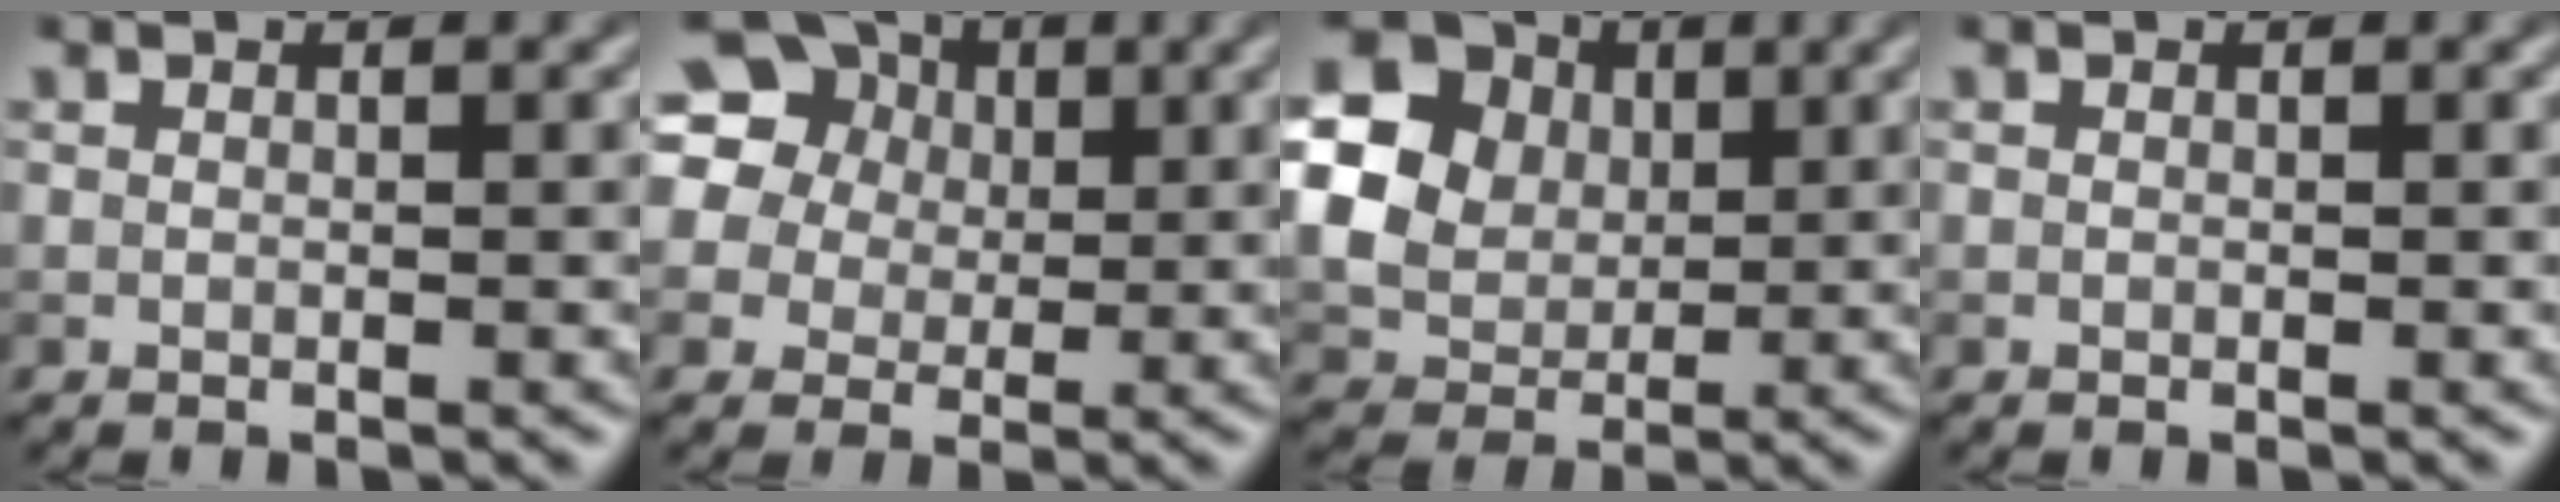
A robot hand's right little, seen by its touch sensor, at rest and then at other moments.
{"total": 17.5, "force": [7.8, 14.1, 6.9], "torque": [-0.196, 0.062, 0.114]}
{"total": 20.4, "force": [5.9, 18.0, 7.5], "torque": [-0.224, 0.028, 0.086]}
{"total": 0.0}